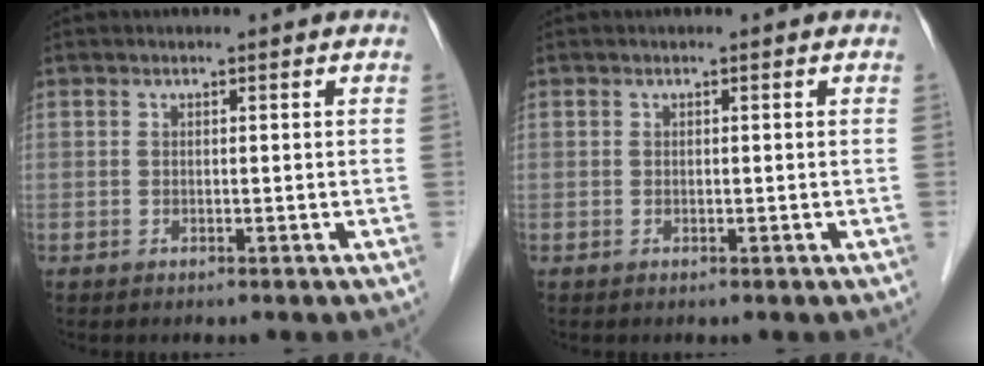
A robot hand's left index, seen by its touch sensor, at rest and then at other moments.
{"total": 0.0}